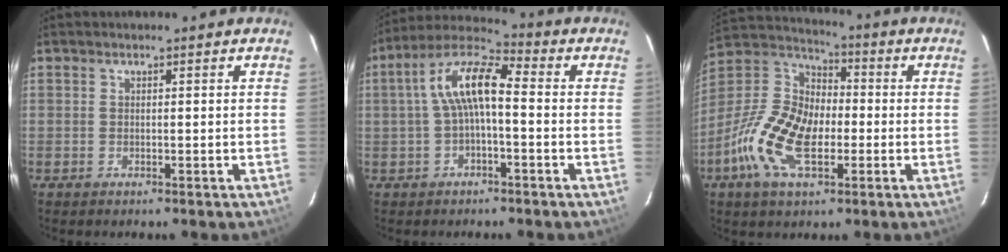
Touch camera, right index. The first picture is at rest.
{"total": 9.6, "force": [-0.4, 3.4, 8.9], "torque": [-0.181, 0.028, -0.012]}
{"total": 16.7, "force": [-5.4, 9.2, 12.8], "torque": [-0.273, 0.000, -0.107]}